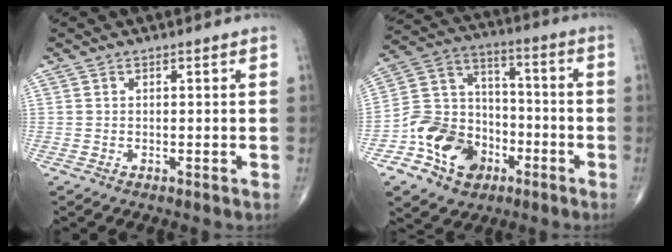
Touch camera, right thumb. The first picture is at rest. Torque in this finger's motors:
{"motor_torque": [2.53, 2.48, 0.66, -1.31, 0.12]}